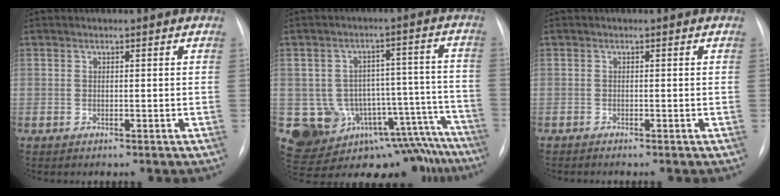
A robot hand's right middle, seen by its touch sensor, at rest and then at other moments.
{"total": 18.0, "force": [-12.7, 10.6, 7.2], "torque": [-0.063, 0.074, -0.150]}
{"total": 0.8, "force": [-0.7, 0.2, 0.3], "torque": [-0.011, -0.003, -0.012]}